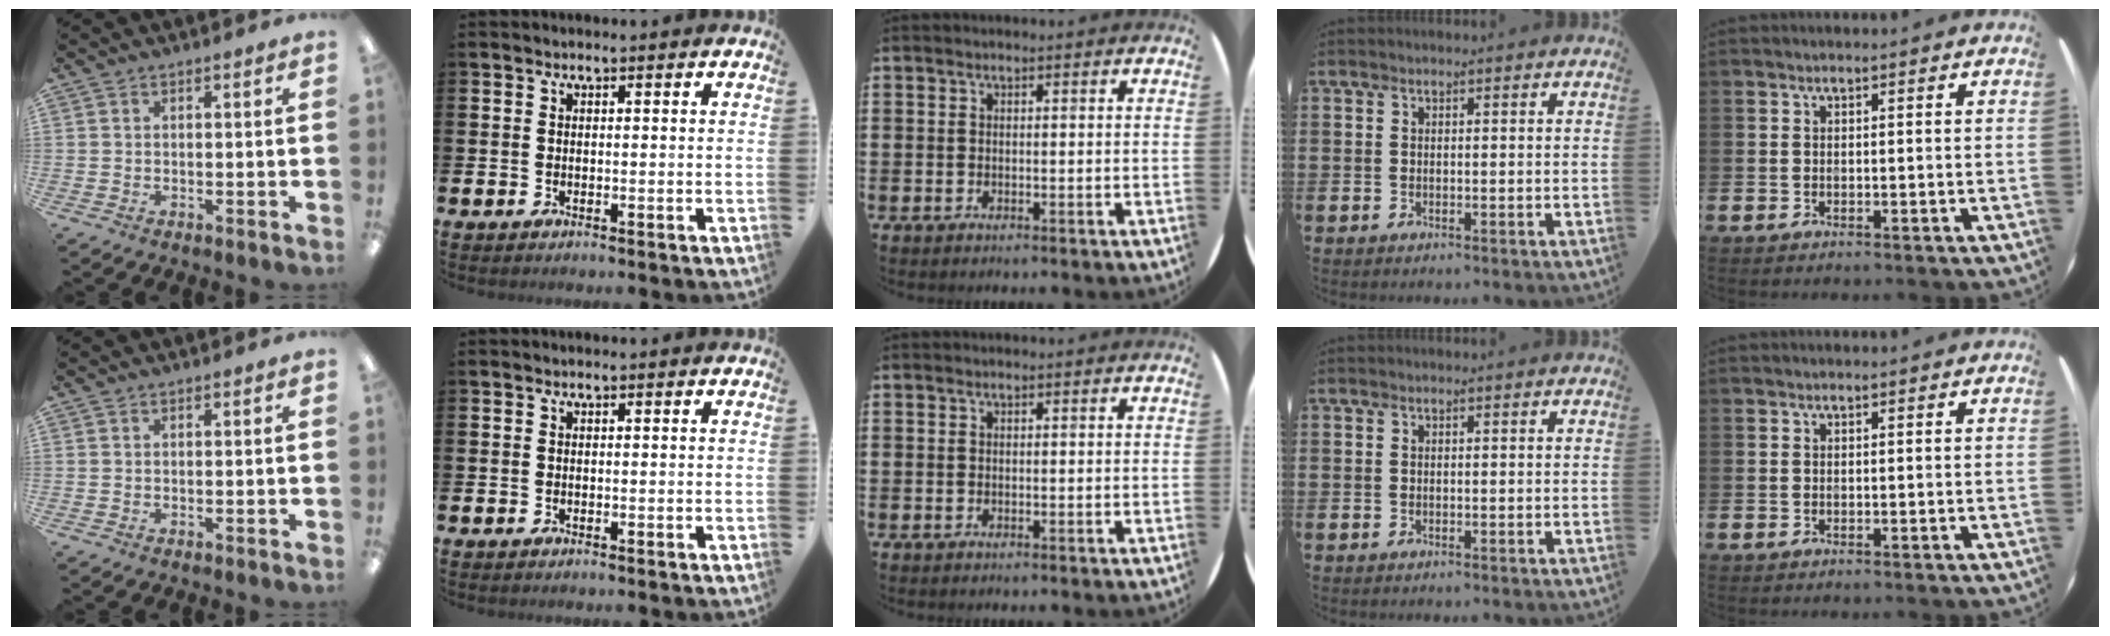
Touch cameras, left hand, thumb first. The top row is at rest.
{}